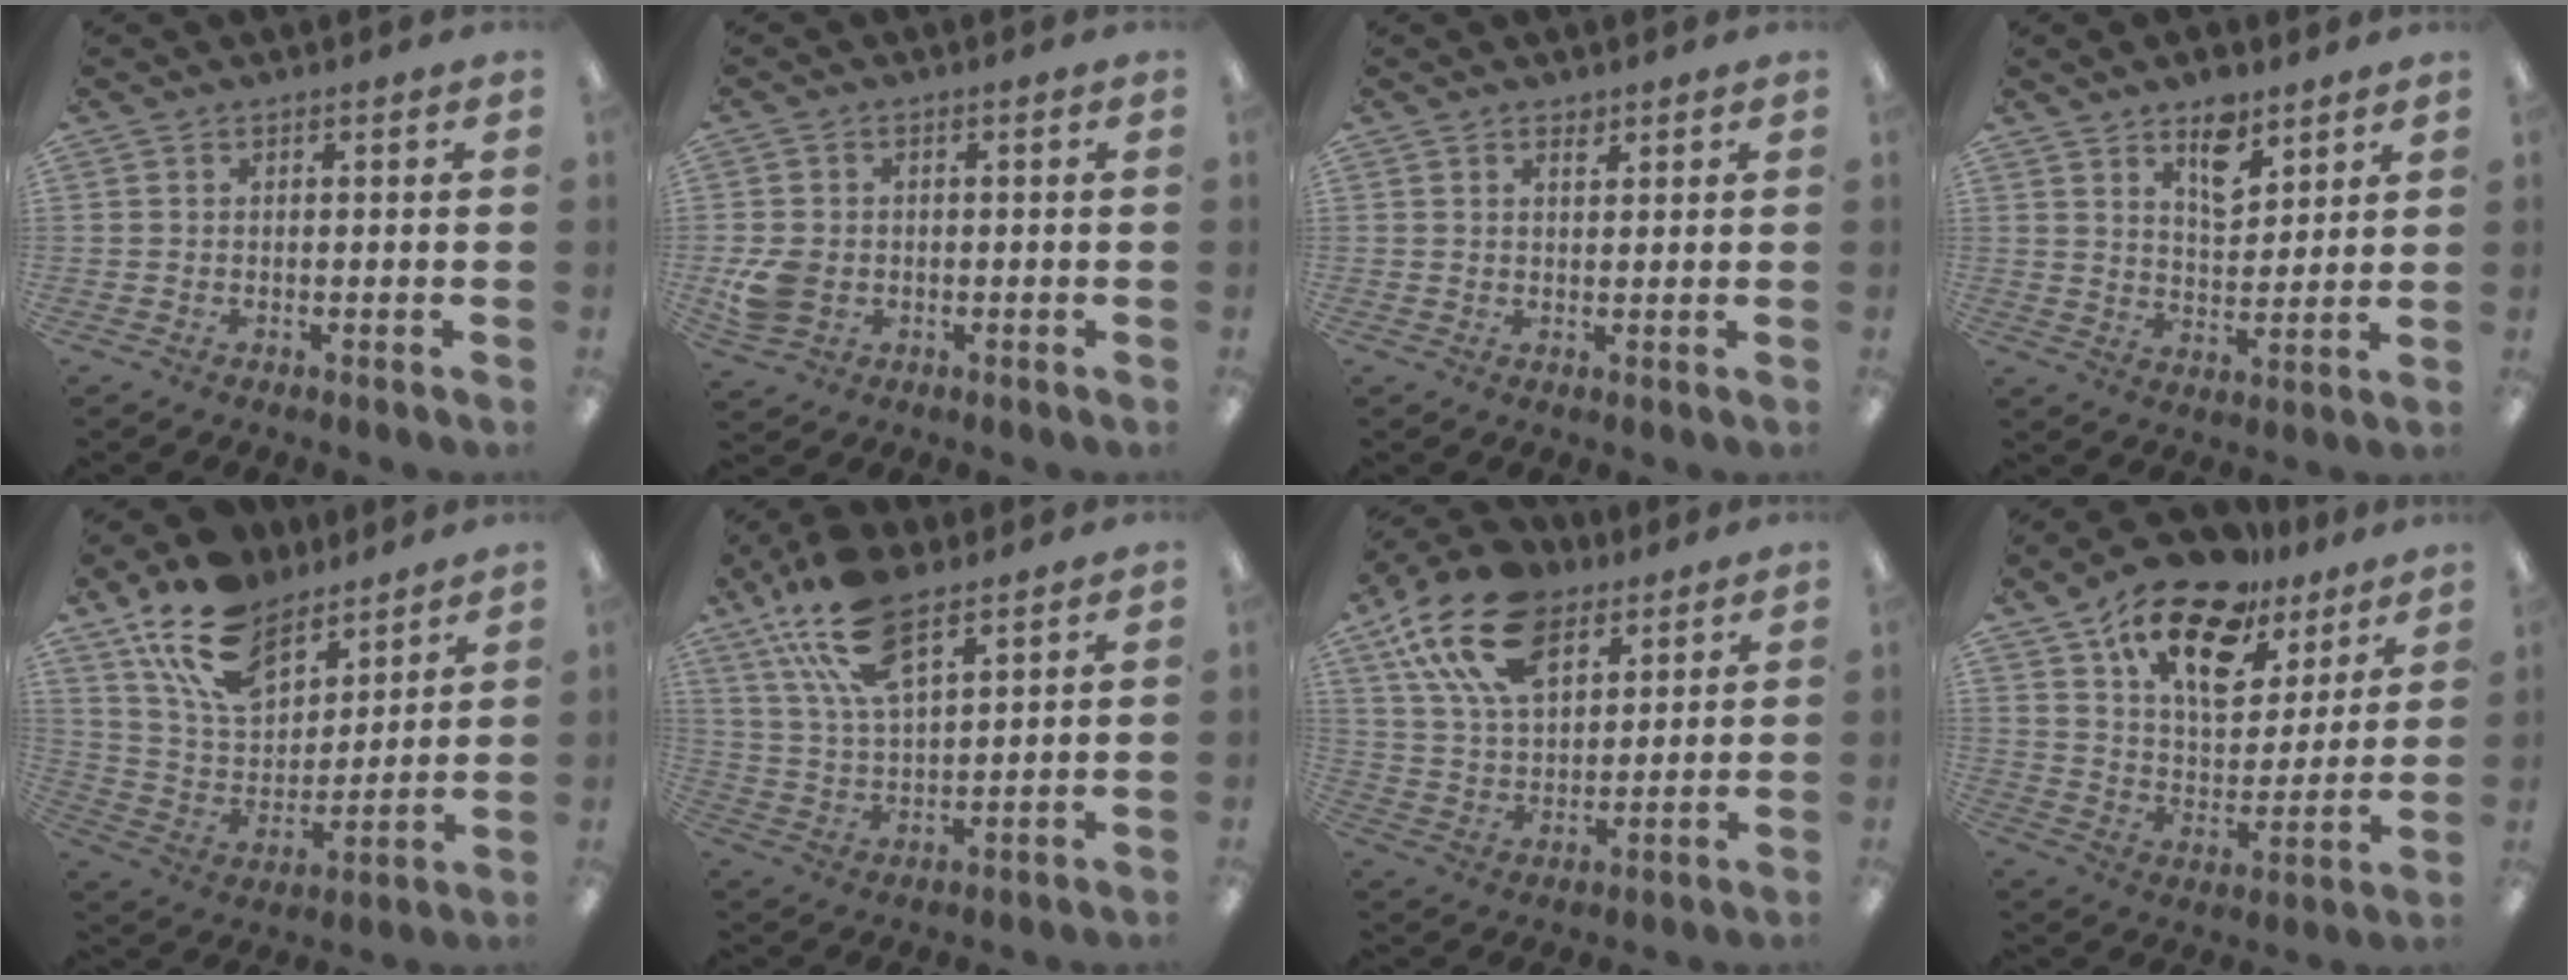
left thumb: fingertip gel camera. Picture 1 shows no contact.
{"total": 6.4, "force": [-1.3, 5.3, 3.4], "torque": [-0.059, 0.001, -0.023]}
{"total": 1.6, "force": [1.3, 0.6, 0.6], "torque": [-0.005, -0.003, 0.023]}
{"total": 9.2, "force": [6.1, 4.4, 5.3], "torque": [-0.064, -0.034, 0.102]}
{"total": 18.0, "force": [12.8, 9.6, 8.2], "torque": [-0.173, -0.060, 0.239]}
{"total": 16.0, "force": [10.3, 6.6, 10.3], "torque": [-0.211, -0.033, 0.182]}
{"total": 18.6, "force": [10.4, 10.2, 11.5], "torque": [-0.236, -0.026, 0.188]}
{"total": 19.1, "force": [12.4, 9.9, 10.7], "torque": [-0.177, -0.069, 0.219]}